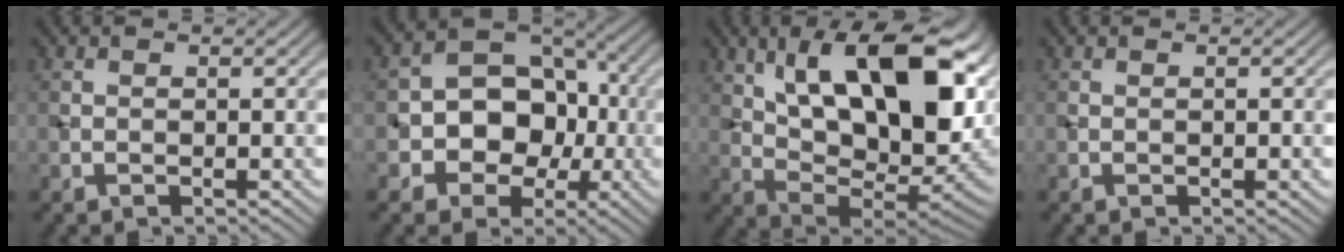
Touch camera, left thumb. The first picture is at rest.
{"total": 10.1, "force": [-1.9, 8.1, 5.7], "torque": [-0.072, -0.003, -0.057]}
{"total": 17.9, "force": [6.2, 7.8, 14.8], "torque": [-0.247, 0.010, 0.110]}
{"total": 0.6, "force": [0.0, 0.1, 0.6], "torque": [-0.009, 0.000, 0.000]}